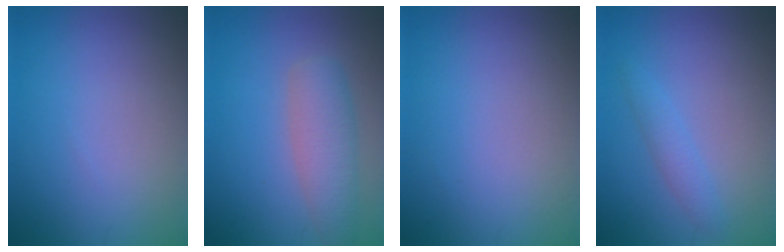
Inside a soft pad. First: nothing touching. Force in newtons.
{"total": 3.9, "press": 3.9, "slide": 0.2}
{"total": 0.0}
{"total": 1.7, "press": 1.7, "slide": 0.1}